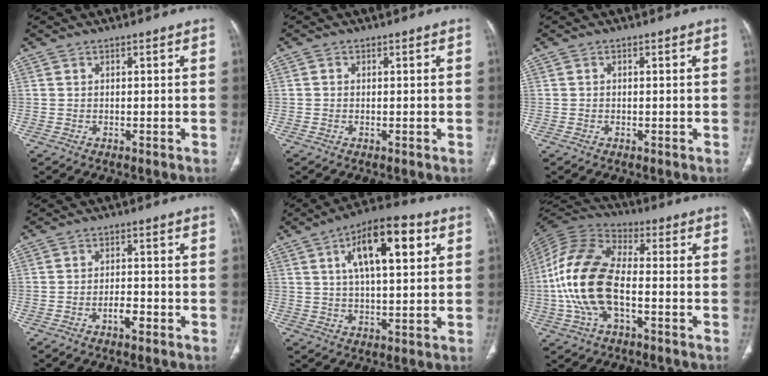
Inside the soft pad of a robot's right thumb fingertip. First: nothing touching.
{"total": 0.6, "force": [0.0, 0.6, 0.2], "torque": [-0.001, 0.002, -0.002]}
{"total": 0.0}
{"total": 3.0, "force": [-1.7, 1.3, 2.1], "torque": [-0.034, 0.014, -0.030]}
{"total": 14.8, "force": [5.1, 5.9, 12.5], "torque": [-0.186, 0.005, 0.078]}
{"total": 17.1, "force": [-2.9, 8.9, 14.3], "torque": [-0.301, 0.031, -0.059]}